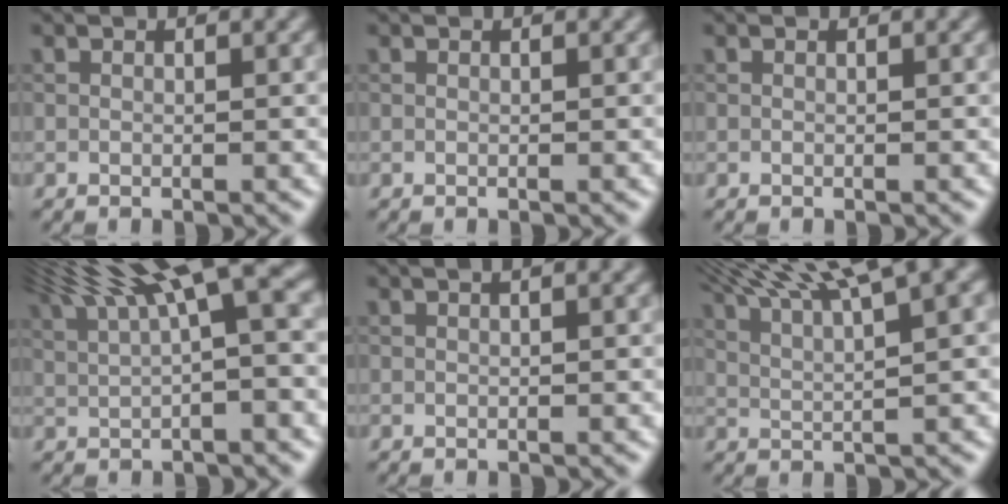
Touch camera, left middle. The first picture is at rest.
{"total": 0.0}
{"total": 0.0}
{"total": 9.9, "force": [4.9, 2.5, 8.2], "torque": [-0.129, 0.034, 0.082]}
{"total": 2.2, "force": [1.0, 0.9, 1.8], "torque": [-0.012, 0.003, 0.005]}
{"total": 9.5, "force": [6.5, 1.8, 6.6], "torque": [-0.088, 0.032, 0.081]}